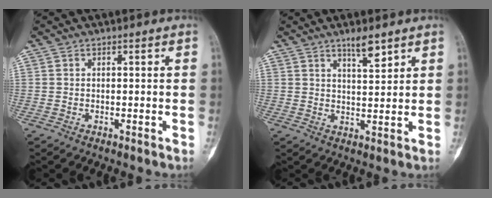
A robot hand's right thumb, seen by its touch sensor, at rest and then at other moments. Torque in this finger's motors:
{"motor_torque": [-0.64, 1.20, 0.25, -0.09, 0.20]}